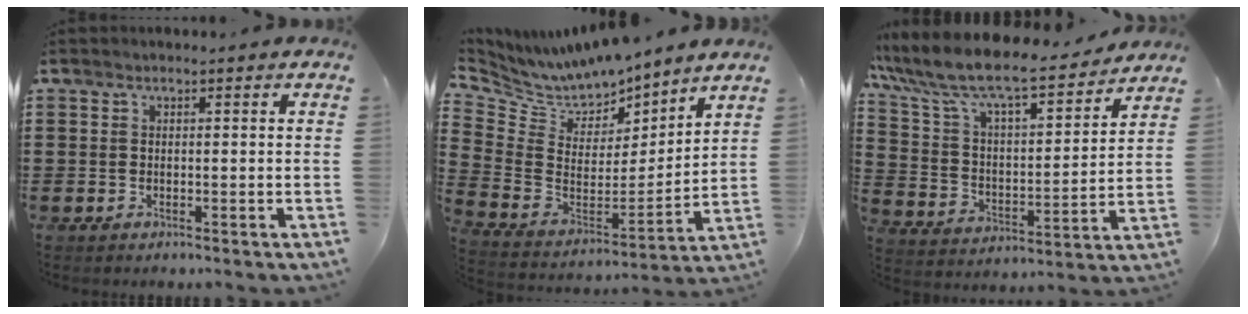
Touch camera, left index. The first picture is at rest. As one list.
[{"total": 7.2, "force": [6.8, 2.3, 0.2], "torque": [-0.055, -0.060, 0.120]}, {"total": 9.2, "force": [8.0, 1.4, 4.3], "torque": [-0.119, -0.055, 0.133]}]